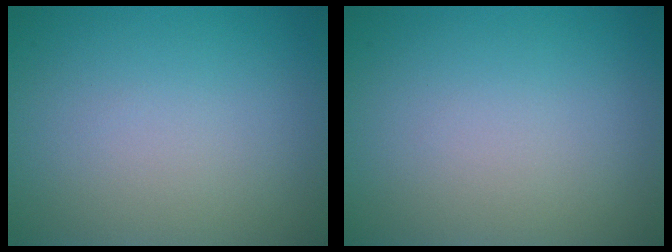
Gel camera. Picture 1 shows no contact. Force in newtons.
{"total": 0.0}